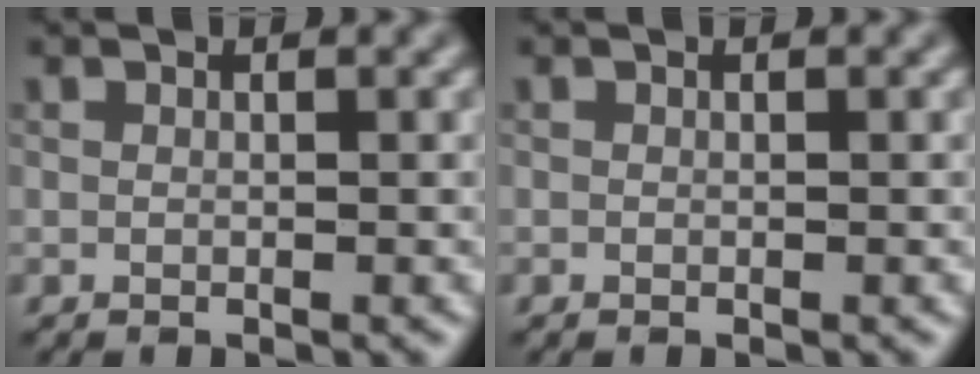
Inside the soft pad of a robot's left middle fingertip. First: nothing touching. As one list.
[{"total": 0.0}]